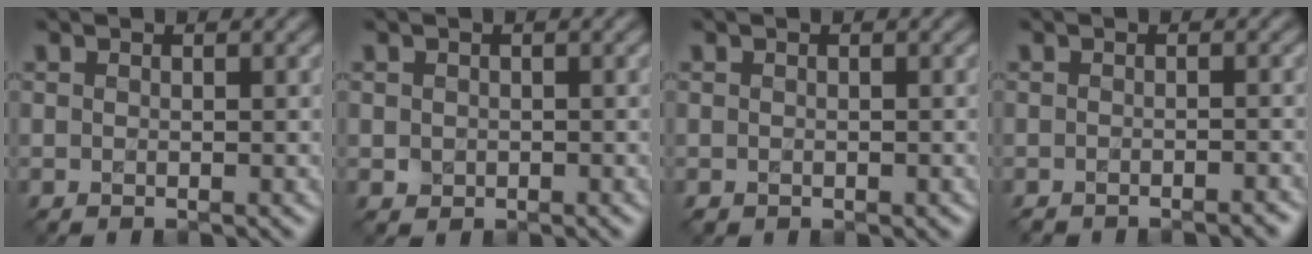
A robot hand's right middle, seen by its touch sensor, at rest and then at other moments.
{"total": 0.9, "force": [0.0, 0.8, 0.2], "torque": [-0.001, -0.003, 0.000]}
{"total": 0.5, "force": [-0.3, 0.4, 0.2], "torque": [-0.002, -0.005, -0.004]}
{"total": 2.0, "force": [-2.0, 0.2, 0.4], "torque": [0.002, -0.001, -0.022]}